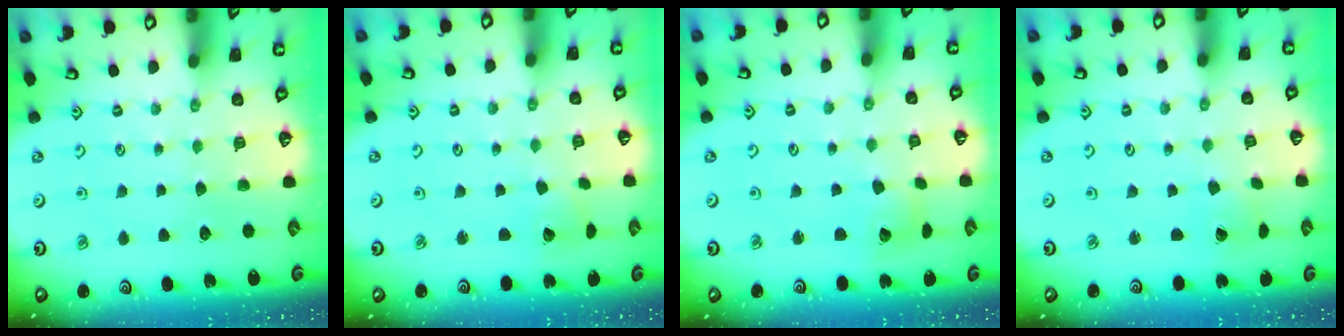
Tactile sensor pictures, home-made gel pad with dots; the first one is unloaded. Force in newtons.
{"total": 2.3, "press": 2.3, "slide": 0.3}
{"total": 5.3, "press": 5.2, "slide": 0.6}
{"total": 0.7, "press": 0.7, "slide": 0.1}